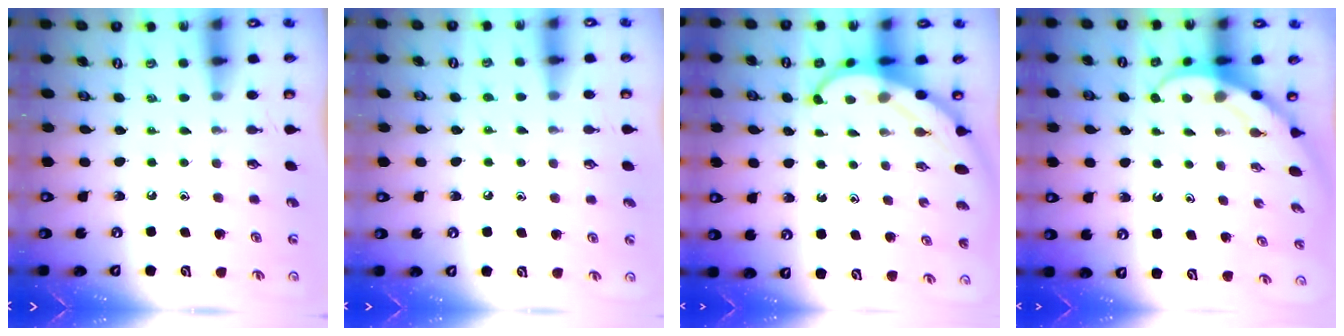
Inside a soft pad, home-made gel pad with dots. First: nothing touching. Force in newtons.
{"total": 4.8, "press": 4.6, "slide": 1.1}
{"total": 7.7, "press": 7.6, "slide": 0.8}
{"total": 4.0, "press": 3.9, "slide": 0.4}